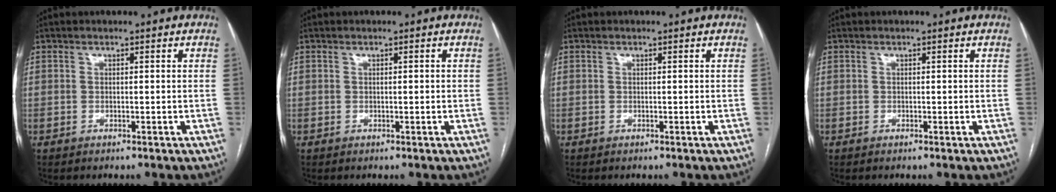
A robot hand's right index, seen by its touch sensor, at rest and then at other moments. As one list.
[{"total": 0.7, "force": [0.0, 0.1, 0.7], "torque": [-0.012, 0.001, 0.002]}, {"total": 0.0}, {"total": 0.0}]